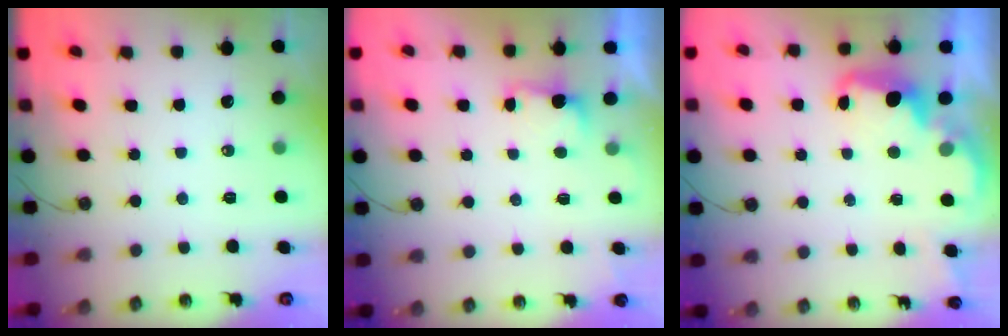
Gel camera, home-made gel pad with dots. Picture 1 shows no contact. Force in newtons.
{"total": 2.6, "press": 2.4, "slide": 0.9}
{"total": 2.6, "press": 2.5, "slide": 0.7}